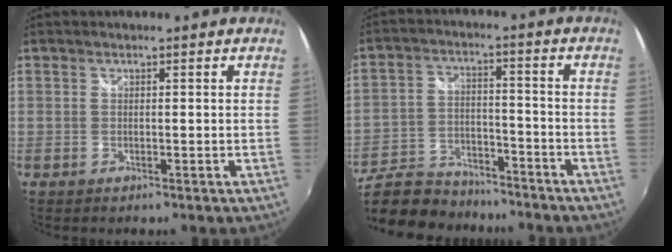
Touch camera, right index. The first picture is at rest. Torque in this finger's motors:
{"motor_torque": [-0.01, -0.45, 0.09, 0.06]}